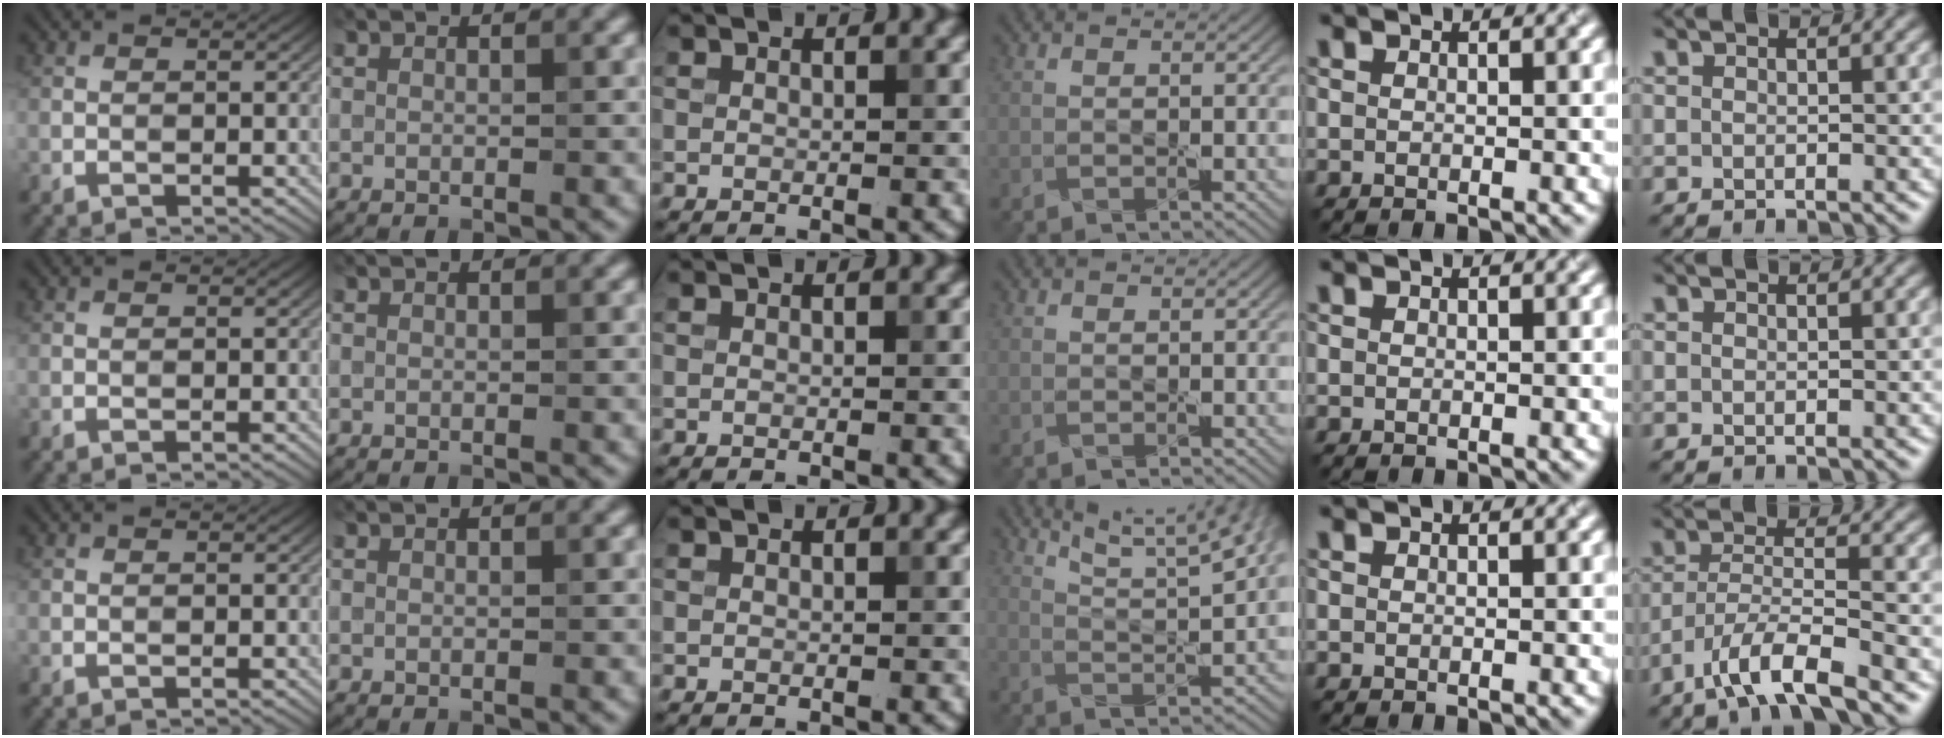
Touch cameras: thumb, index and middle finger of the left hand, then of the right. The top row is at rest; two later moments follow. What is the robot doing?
{"motion": "pour", "object": "sugar"}